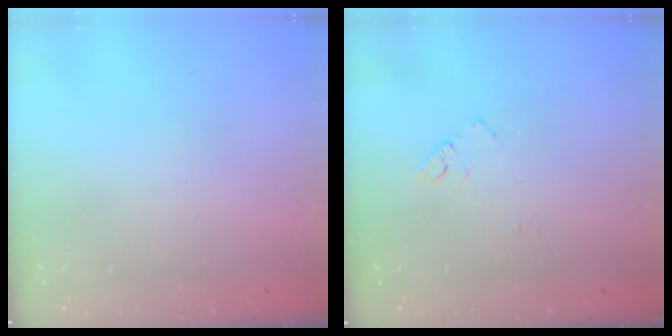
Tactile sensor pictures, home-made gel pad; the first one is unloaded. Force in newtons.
{"total": 6.2, "press": 6.2, "slide": 0.5}